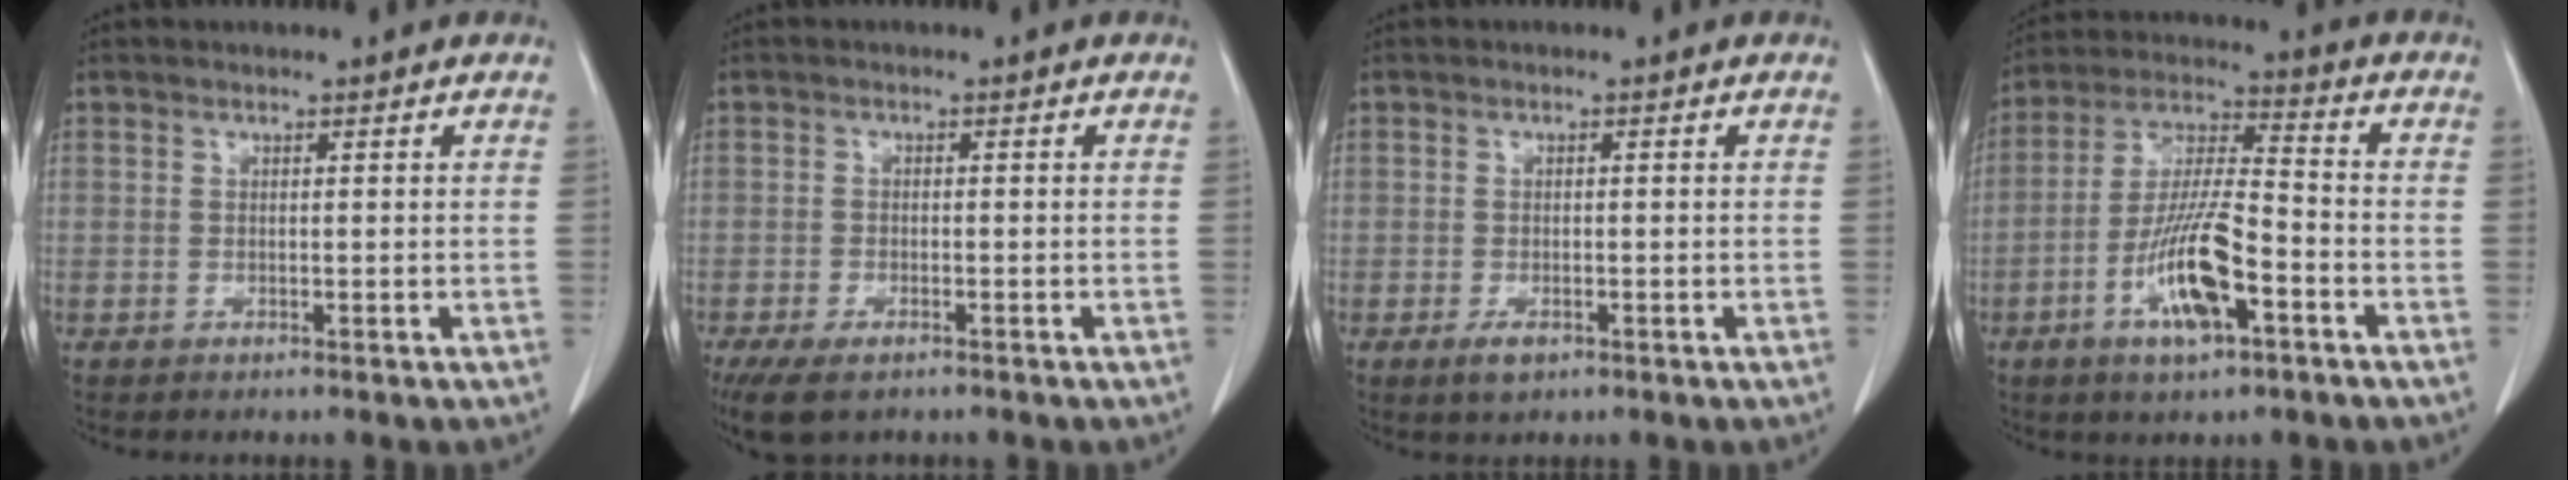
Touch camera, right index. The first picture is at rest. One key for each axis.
{"total": 7.1, "fx": -4.8, "fy": 3.1, "fz": 4.3, "tx": -0.079, "ty": -0.012, "tz": -0.080}
{"total": 3.1, "fx": -1.5, "fy": 1.6, "fz": 2.2, "tx": -0.038, "ty": -0.001, "tz": -0.018}
{"total": 13.0, "fx": -5.3, "fy": 3.2, "fz": 11.5, "tx": -0.229, "ty": -0.001, "tz": -0.094}